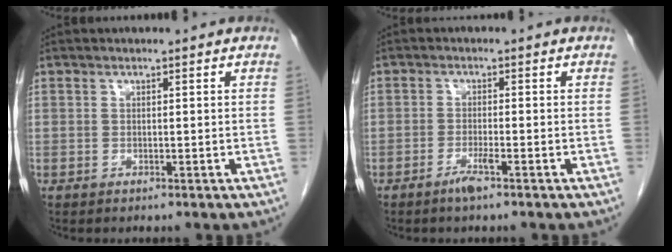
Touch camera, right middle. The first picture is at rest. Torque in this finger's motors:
{"motor_torque": [-0.13, -0.07, 0.04, 0.03]}